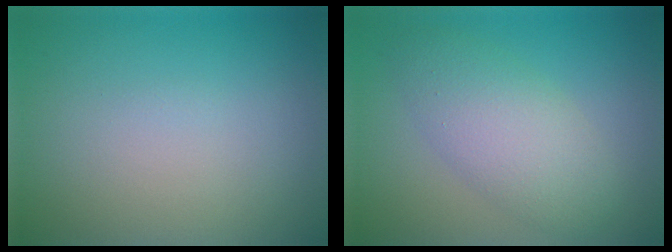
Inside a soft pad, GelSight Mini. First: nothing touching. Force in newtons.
{"total": 5.0, "press": 5.0, "slide": 0.2}